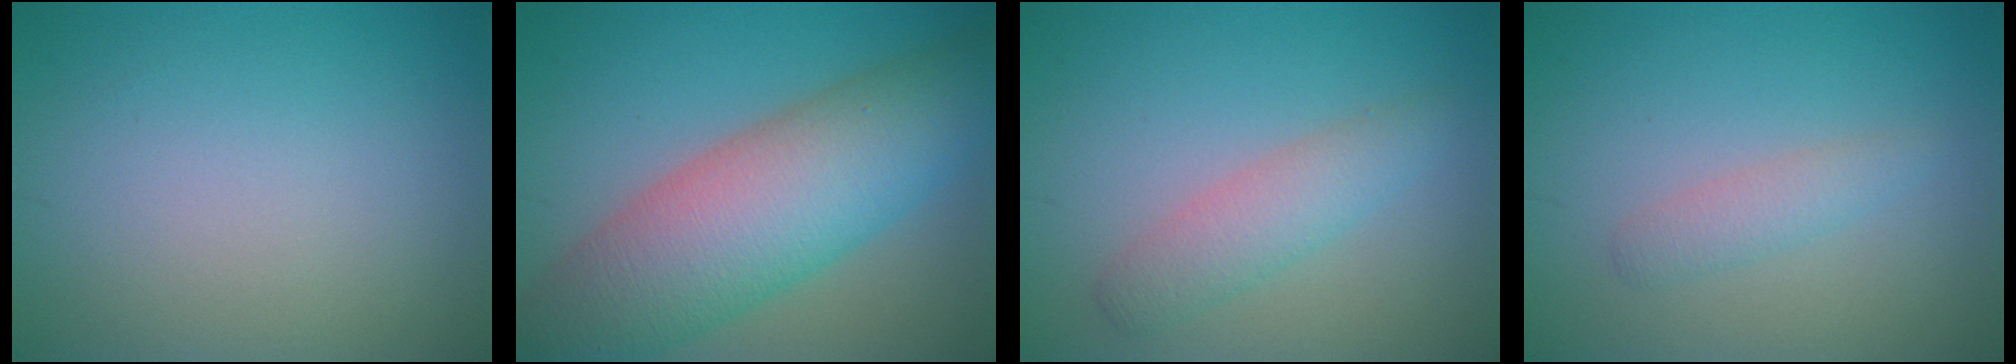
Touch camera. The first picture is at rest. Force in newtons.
{"total": 11.2, "press": 11.2, "slide": 0.4}
{"total": 2.9, "press": 2.9, "slide": 0.1}
{"total": 1.1, "press": 1.1, "slide": 0.1}